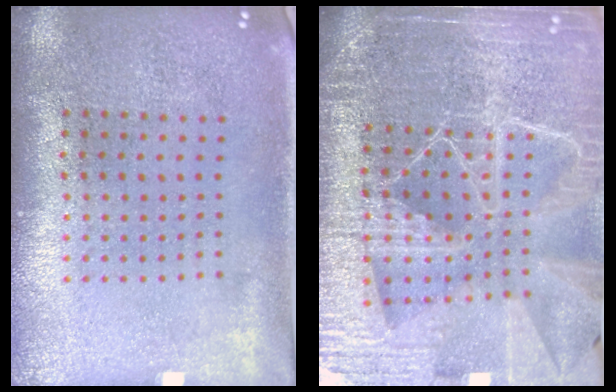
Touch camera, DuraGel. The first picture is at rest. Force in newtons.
{"total": 6.0, "press": 5.2, "slide": 2.8}